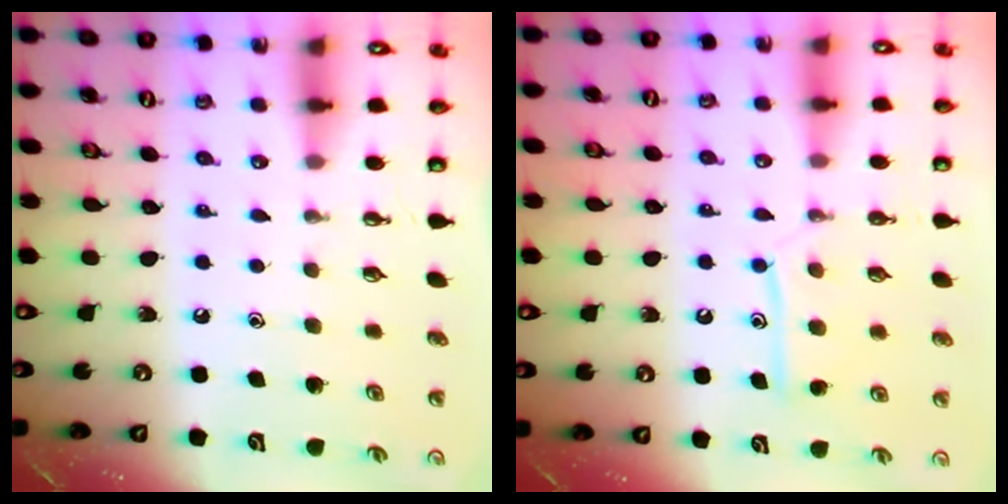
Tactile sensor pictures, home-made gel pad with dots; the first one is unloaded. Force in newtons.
{"total": 10.9, "press": 10.9, "slide": 0.9}